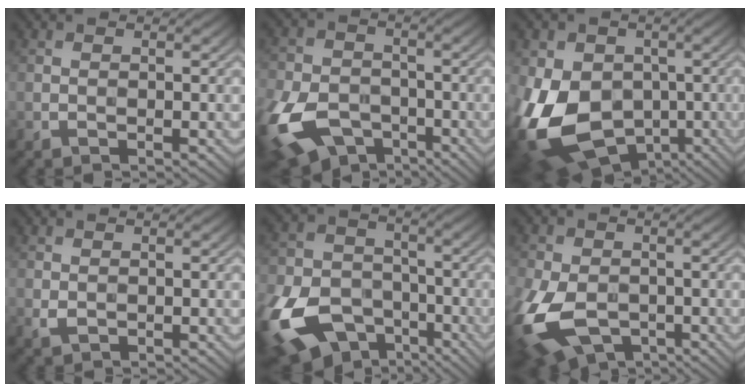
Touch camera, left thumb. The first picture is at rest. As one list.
[{"total": 14.5, "force": [-7.0, 9.1, 8.8], "torque": [-0.237, -0.046, -0.132]}, {"total": 17.6, "force": [-4.2, 13.5, 10.6], "torque": [-0.230, -0.036, -0.072]}, {"total": 1.2, "force": [-0.1, 0.9, 0.8], "torque": [-0.021, -0.005, 0.001]}, {"total": 16.9, "force": [-8.2, 11.1, 9.7], "torque": [-0.265, -0.046, -0.153]}, {"total": 14.4, "force": [-5.7, 9.1, 9.6], "torque": [-0.234, -0.053, -0.095]}]